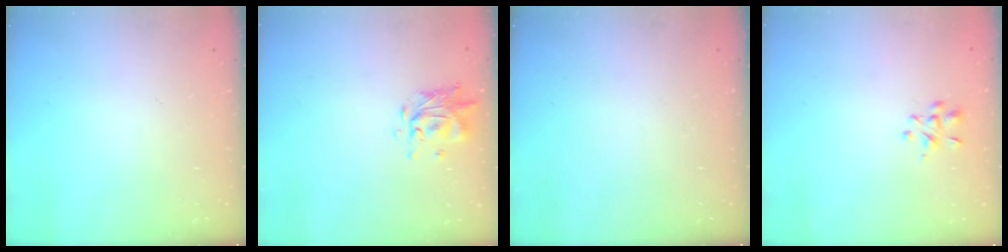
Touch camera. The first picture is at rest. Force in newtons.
{"total": 1.5, "press": 1.5, "slide": 0.1}
{"total": 0.0}
{"total": 2.9, "press": 2.7, "slide": 1.2}